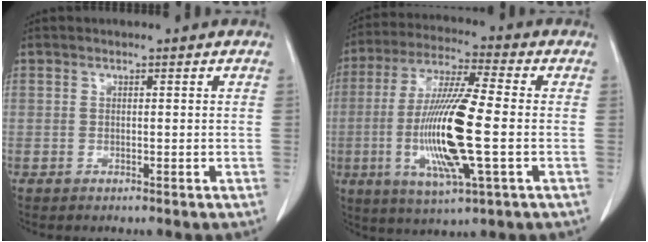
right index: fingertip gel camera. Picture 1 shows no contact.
{"total": 16.0, "force": [-2.5, 1.5, 15.7], "torque": [-0.319, -0.015, -0.047]}